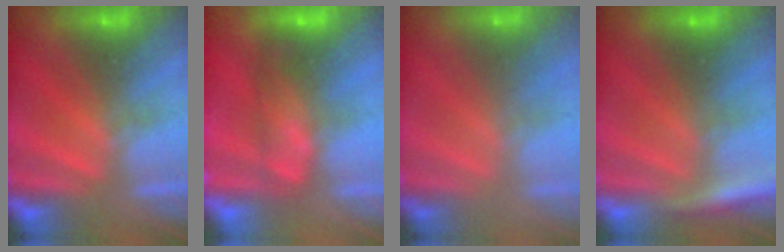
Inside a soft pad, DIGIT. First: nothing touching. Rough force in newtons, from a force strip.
{"total": 6.9}
{"total": 2.3}
{"total": 4.5}